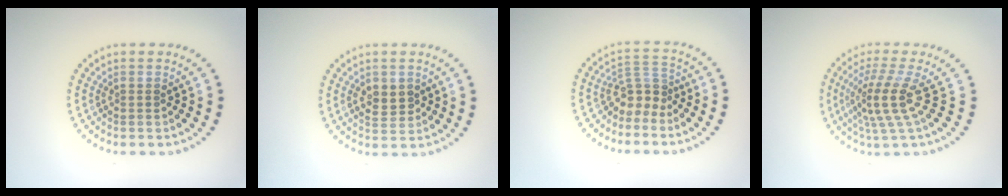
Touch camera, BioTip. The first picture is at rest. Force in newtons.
{"total": 2.3, "press": 2.3, "slide": 0.4}
{"total": 2.7, "press": 1.9, "slide": 2.0}
{"total": 4.1, "press": 2.8, "slide": 3.0}